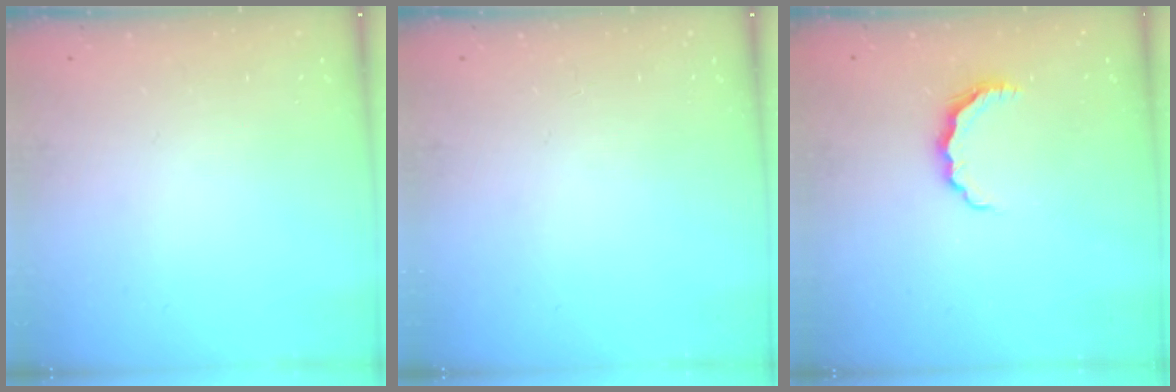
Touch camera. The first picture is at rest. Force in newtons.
{"total": 0.0}
{"total": 5.7, "press": 5.7, "slide": 0.8}